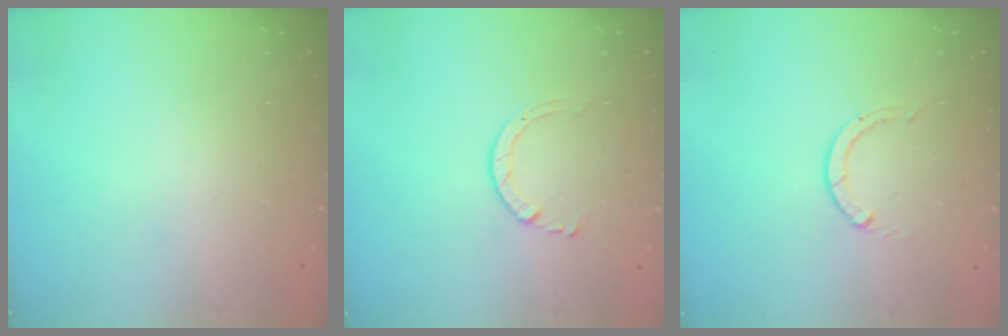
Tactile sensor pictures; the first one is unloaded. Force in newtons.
{"total": 2.9, "press": 2.9, "slide": 0.2}
{"total": 0.0}